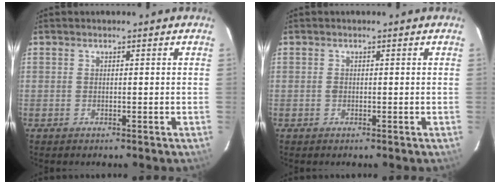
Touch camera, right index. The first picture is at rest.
{"total": 0.6, "force": [-0.1, 0.5, 0.3], "torque": [-0.004, 0.001, -0.004]}